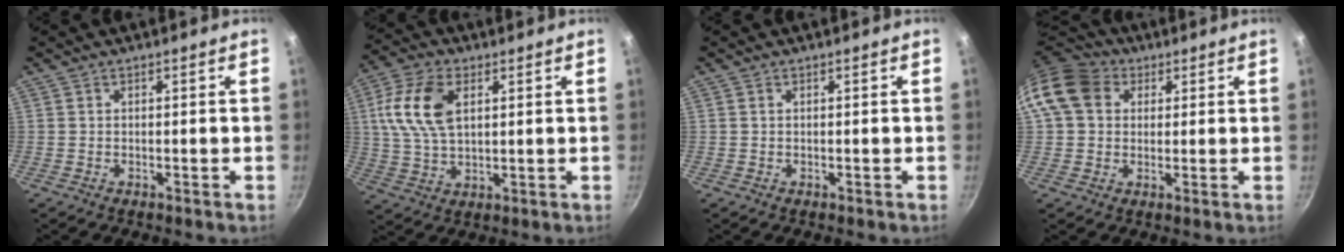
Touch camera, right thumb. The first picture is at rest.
{"total": 12.2, "force": [3.3, 7.0, 9.4], "torque": [-0.178, 0.004, 0.060]}
{"total": 0.0}
{"total": 11.5, "force": [3.5, 9.3, 5.9], "torque": [-0.093, 0.015, 0.047]}